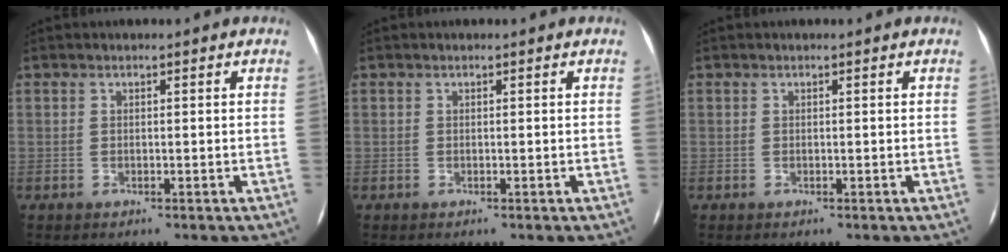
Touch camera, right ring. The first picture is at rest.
{"total": 0.0}
{"total": 0.0}